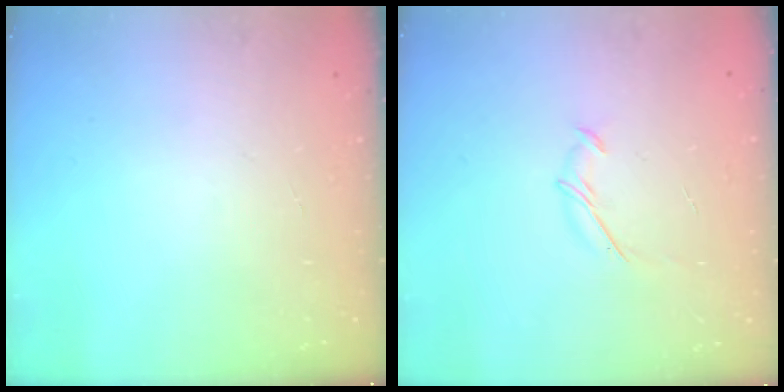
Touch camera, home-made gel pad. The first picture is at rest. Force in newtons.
{"total": 5.4, "press": 5.4, "slide": 1.0}